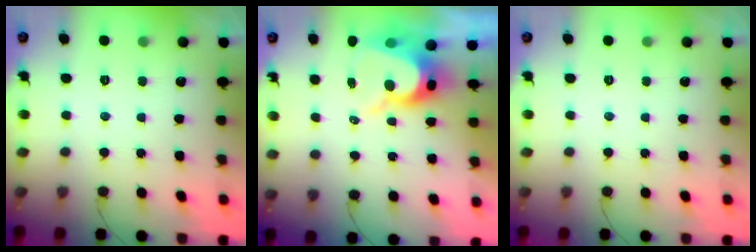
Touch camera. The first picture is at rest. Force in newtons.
{"total": 9.6, "press": 9.5, "slide": 0.8}
{"total": 0.0}